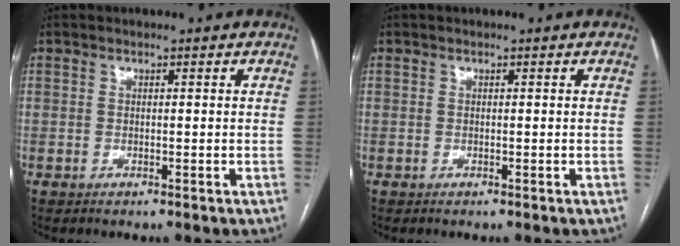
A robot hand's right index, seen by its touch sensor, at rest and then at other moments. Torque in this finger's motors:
{"motor_torque": [0.00, 0.00, 0.00, 0.00]}